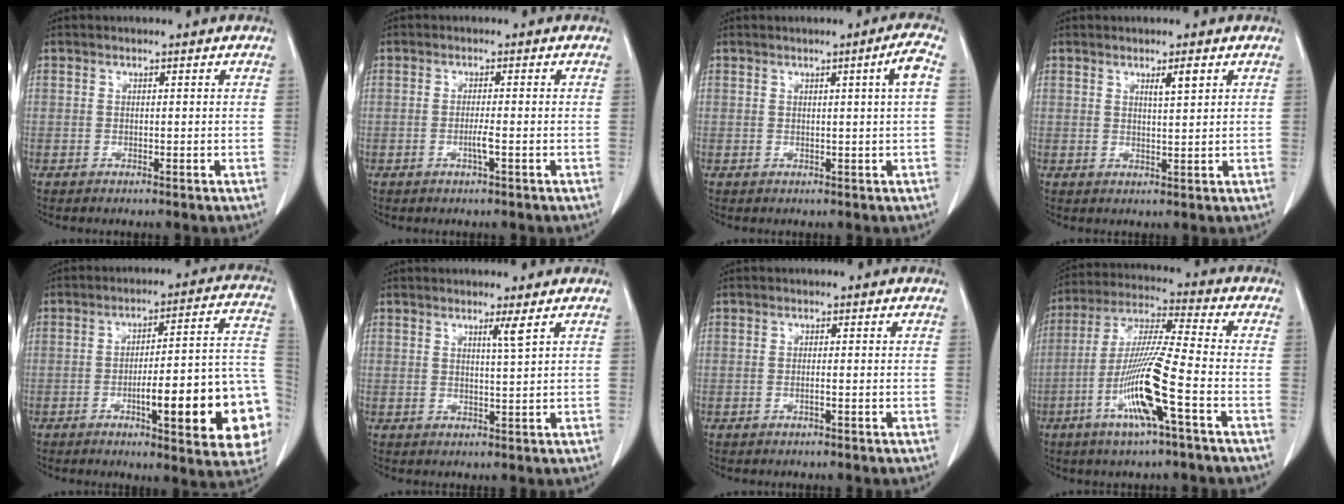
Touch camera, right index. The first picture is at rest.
{"total": 1.7, "force": [-0.6, -0.2, 1.6], "torque": [-0.032, -0.003, -0.013]}
{"total": 3.0, "force": [0.6, -0.8, 2.8], "torque": [-0.042, -0.002, 0.009]}
{"total": 2.3, "force": [1.2, 0.1, 1.9], "torque": [-0.036, -0.001, 0.022]}
{"total": 19.3, "force": [-5.7, 3.2, 18.2], "torque": [-0.148, 0.029, -0.063]}
{"total": 2.0, "force": [1.2, -0.6, 1.4], "torque": [-0.029, -0.010, 0.023]}
{"total": 0.6, "force": [-0.3, -0.1, 0.5], "torque": [-0.009, 0.001, -0.005]}
{"total": 13.3, "force": [-5.0, -0.2, 12.4], "torque": [-0.249, -0.009, -0.100]}